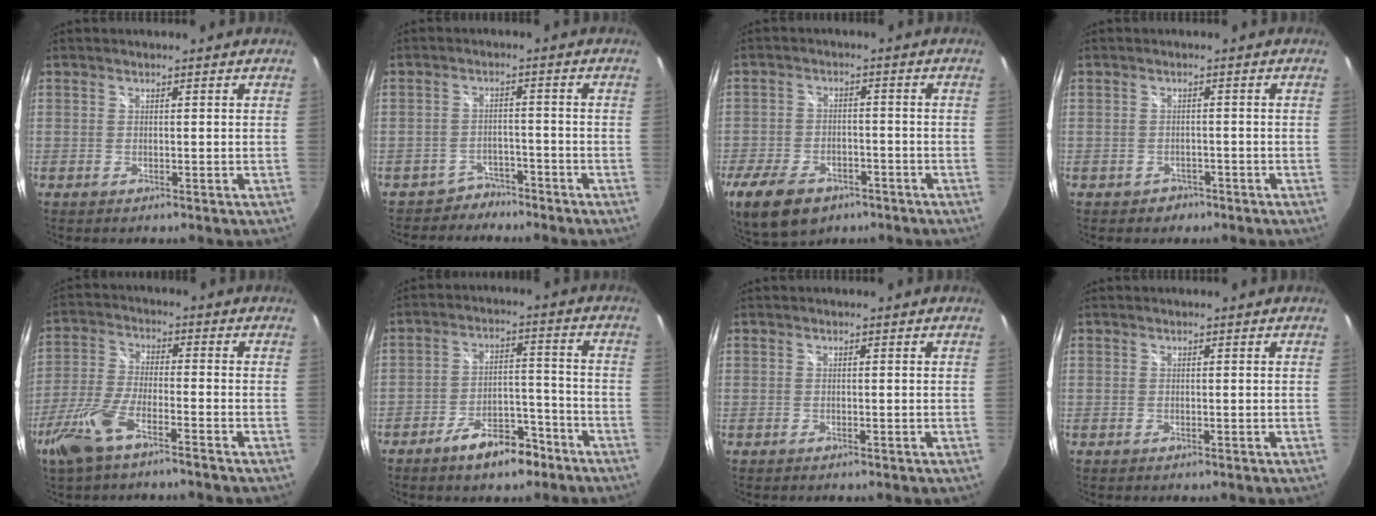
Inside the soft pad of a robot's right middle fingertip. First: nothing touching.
{"total": 4.0, "force": [-3.3, 2.1, -0.4], "torque": [0.003, 0.012, -0.056]}
{"total": 13.8, "force": [-8.6, 7.7, 7.6], "torque": [-0.182, -0.023, -0.140]}
{"total": 2.5, "force": [-1.5, 1.9, 0.3], "torque": [-0.013, 0.000, -0.019]}
{"total": 9.5, "force": [-6.3, 2.1, 6.8], "torque": [-0.157, -0.009, -0.125]}
{"total": 9.3, "force": [-6.7, 3.9, 5.2], "torque": [-0.092, 0.021, -0.097]}
{"total": 0.0}
{"total": 0.0}